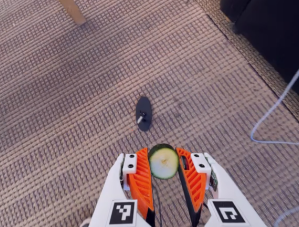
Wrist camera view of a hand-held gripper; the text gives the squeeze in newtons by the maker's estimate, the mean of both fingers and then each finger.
{"total": 10.0, "left": 9.8, "right": 10.2}